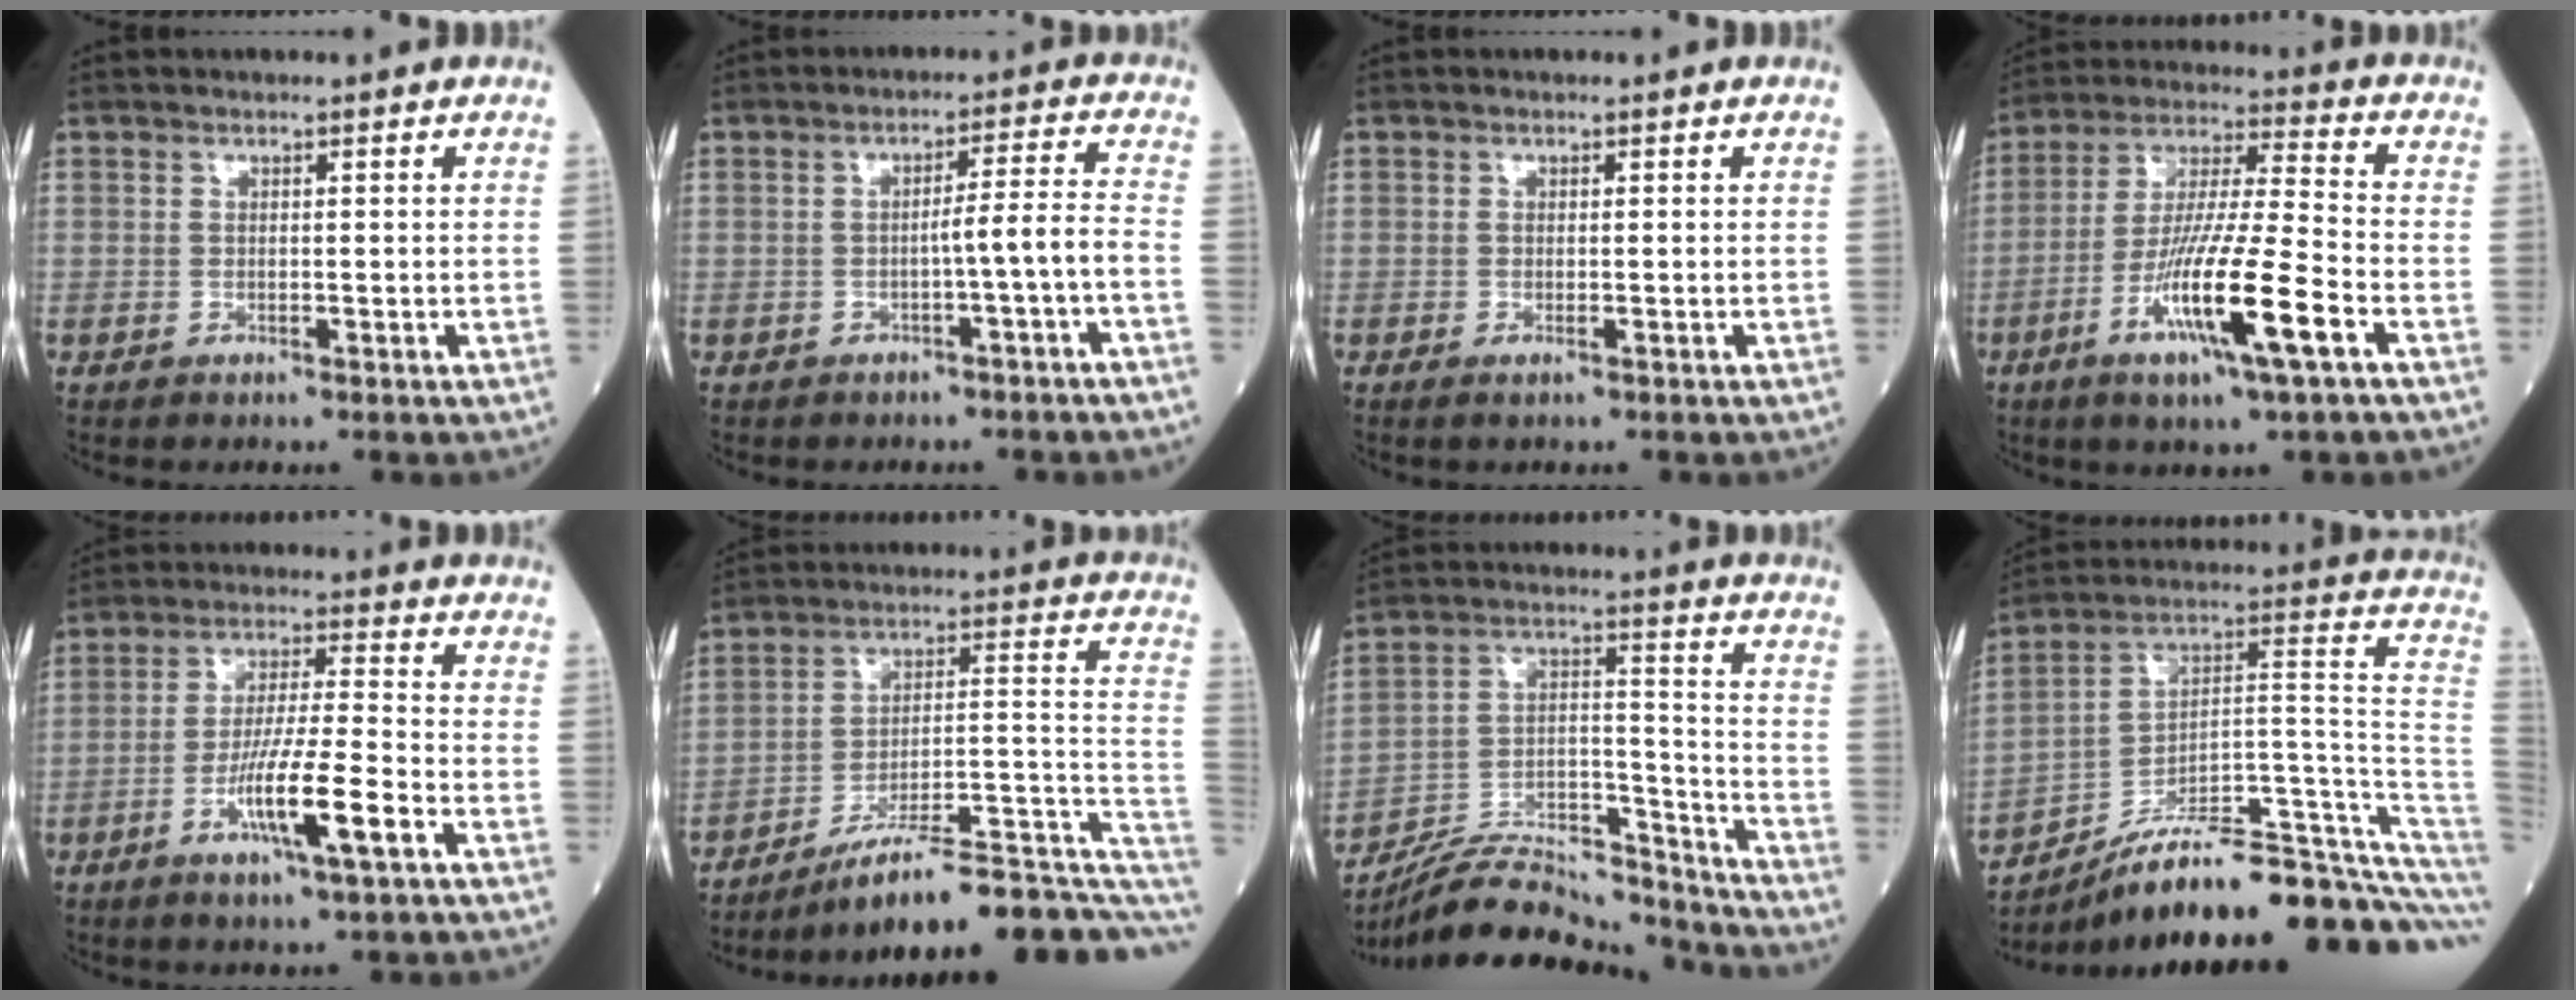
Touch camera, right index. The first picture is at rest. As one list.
[{"total": 4.3, "force": [-1.8, -1.0, 3.8], "torque": [-0.056, 0.009, -0.027]}, {"total": 0.7, "force": [-0.3, 0.0, 0.6], "torque": [-0.012, -0.003, -0.005]}, {"total": 15.1, "force": [-6.1, 0.3, 13.8], "torque": [-0.269, -0.019, -0.112]}, {"total": 10.3, "force": [-4.3, 0.2, 9.4], "torque": [-0.172, -0.009, -0.079]}, {"total": 19.4, "force": [-11.9, 3.8, 14.9], "torque": [-0.141, 0.054, -0.170]}, {"total": 20.4, "force": [-19.8, 2.0, 4.9], "torque": [-0.107, 0.024, -0.322]}, {"total": 25.5, "force": [-20.2, 0.6, 15.5], "torque": [-0.126, 0.050, -0.307]}]